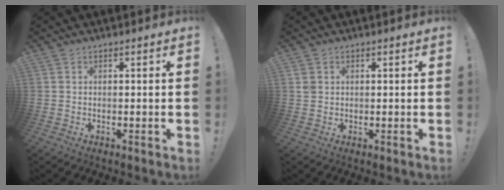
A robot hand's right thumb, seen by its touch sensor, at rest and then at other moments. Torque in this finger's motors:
{"motor_torque": [-0.05, 0.68, 0.12, -0.05, -0.03]}